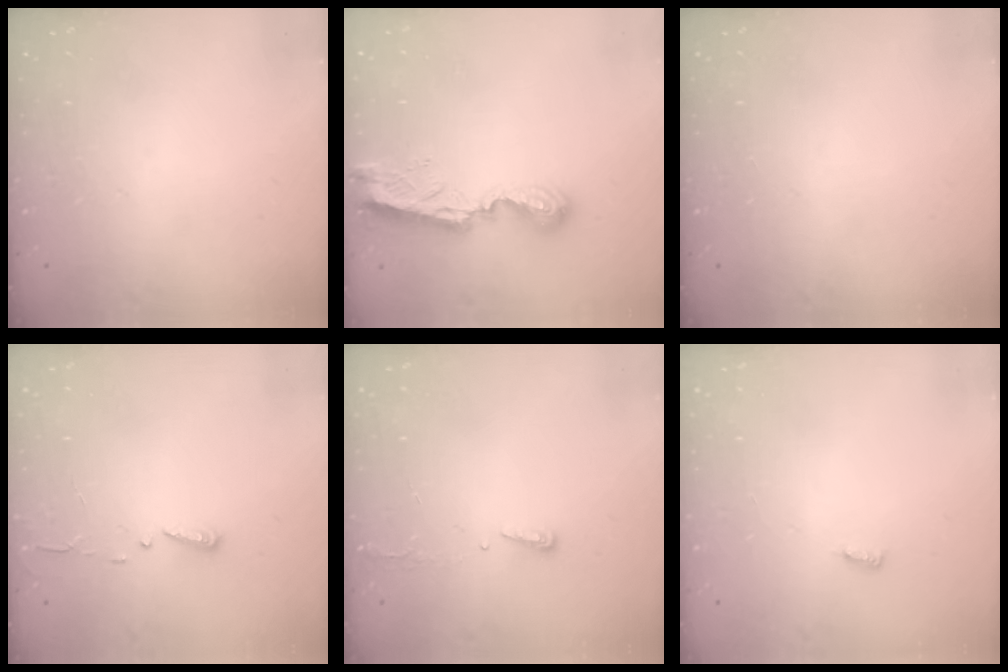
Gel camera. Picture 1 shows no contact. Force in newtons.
{"total": 9.2, "press": 9.2, "slide": 0.6}
{"total": 0.0}
{"total": 3.0, "press": 2.9, "slide": 0.3}
{"total": 3.2, "press": 3.2, "slide": 0.6}
{"total": 2.8, "press": 2.8, "slide": 0.4}